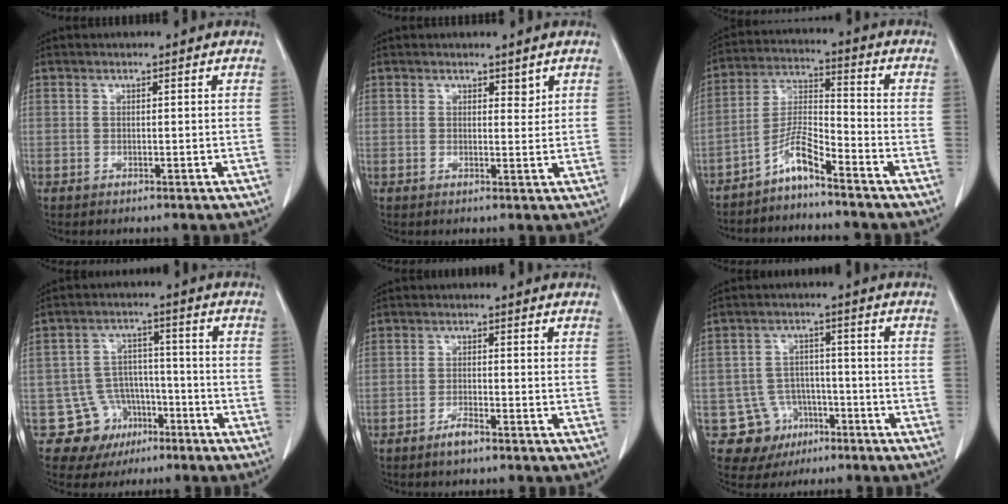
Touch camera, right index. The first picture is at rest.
{"total": 1.5, "force": [1.1, 0.8, 0.7], "torque": [-0.006, -0.006, 0.014]}
{"total": 6.1, "force": [-4.7, 0.4, 3.8], "torque": [-0.087, 0.002, -0.093]}
{"total": 8.1, "force": [-4.1, 6.9, 0.4], "torque": [0.000, 0.031, -0.053]}
{"total": 2.3, "force": [-1.8, 0.3, 1.4], "torque": [-0.031, -0.001, -0.031]}
{"total": 7.4, "force": [-3.5, 6.5, 0.5], "torque": [-0.004, 0.013, -0.043]}